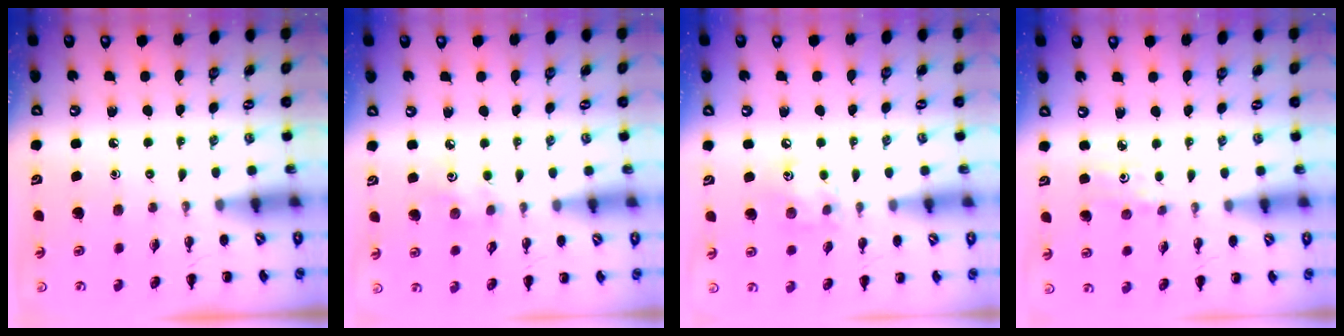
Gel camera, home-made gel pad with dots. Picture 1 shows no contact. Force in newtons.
{"total": 3.4, "press": 3.3, "slide": 0.9}
{"total": 7.6, "press": 7.5, "slide": 1.0}
{"total": 2.8, "press": 2.6, "slide": 0.9}